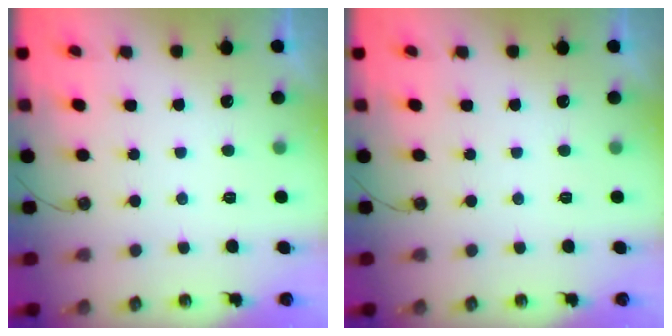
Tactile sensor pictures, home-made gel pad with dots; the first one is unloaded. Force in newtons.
{"total": 0.0}